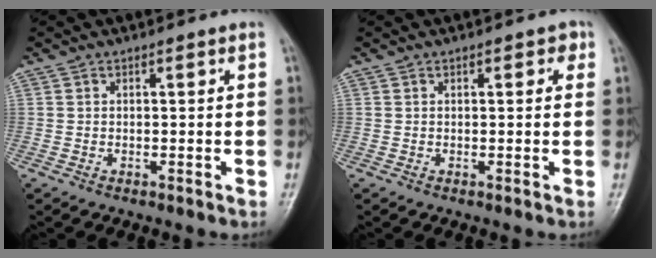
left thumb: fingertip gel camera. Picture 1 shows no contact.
{"total": 2.2, "force": [0.9, 1.2, 1.6], "torque": [-0.008, 0.001, 0.008]}